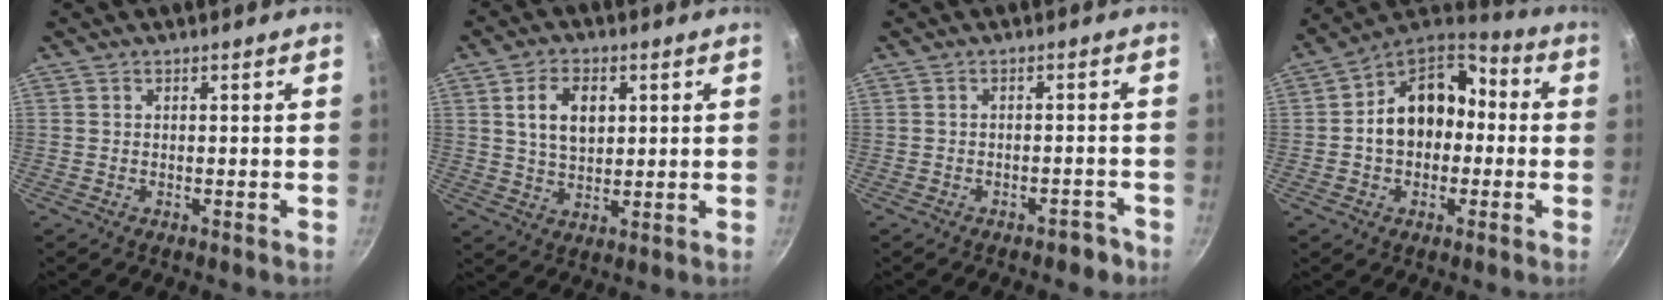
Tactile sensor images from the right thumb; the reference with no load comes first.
{"total": 8.2, "force": [2.3, 5.3, 5.9], "torque": [-0.086, -0.007, 0.042]}
{"total": 3.1, "force": [-2.2, 1.5, 1.4], "torque": [-0.003, 0.032, -0.012]}
{"total": 15.7, "force": [-0.2, 11.9, 10.4], "torque": [-0.130, 0.047, -0.019]}